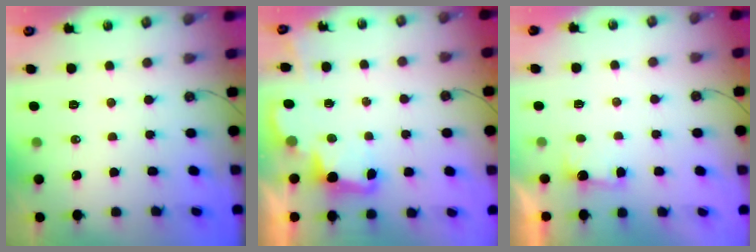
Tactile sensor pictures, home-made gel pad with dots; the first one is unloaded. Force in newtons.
{"total": 3.2, "press": 3.1, "slide": 0.7}
{"total": 2.3, "press": 2.2, "slide": 0.8}